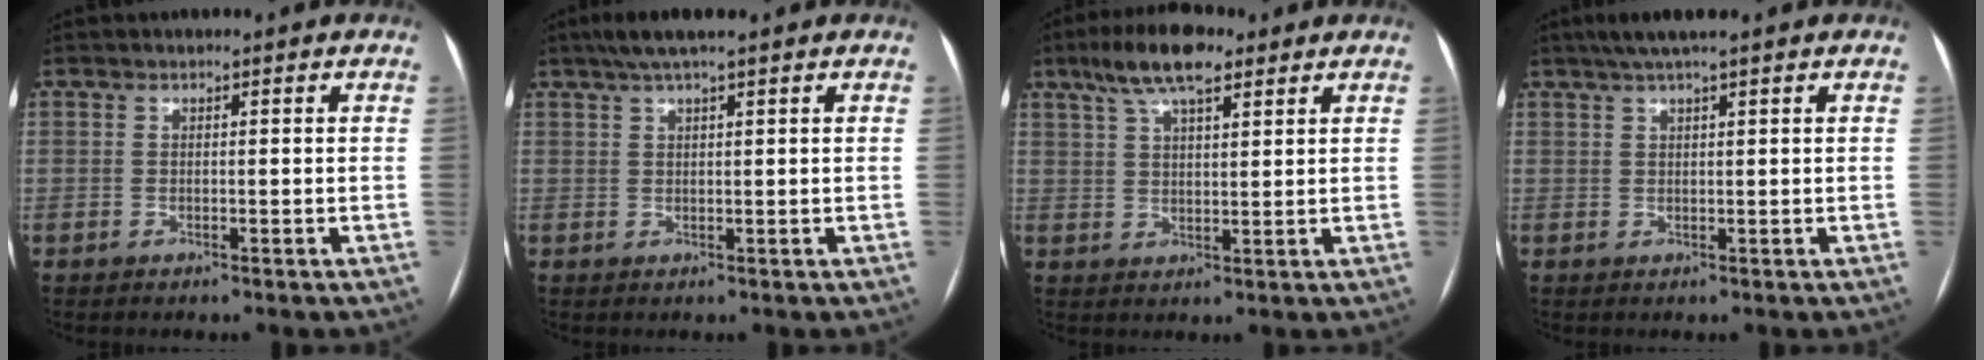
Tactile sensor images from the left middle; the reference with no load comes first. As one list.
[{"total": 5.5, "force": [4.0, 0.2, 3.7], "torque": [-0.066, 0.032, 0.071]}, {"total": 9.4, "force": [6.1, 2.6, 6.6], "torque": [-0.126, 0.022, 0.106]}, {"total": 5.1, "force": [3.8, -0.1, 3.4], "torque": [-0.060, 0.027, 0.068]}]